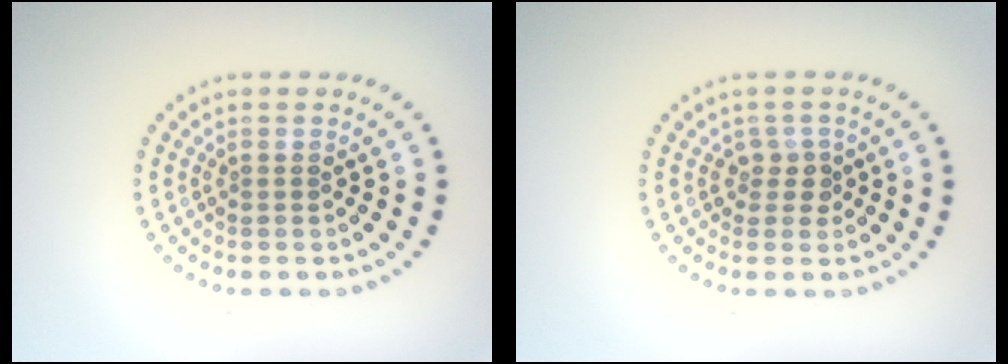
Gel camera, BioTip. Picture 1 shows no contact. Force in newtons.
{"total": 1.7, "press": 1.3, "slide": 1.1}